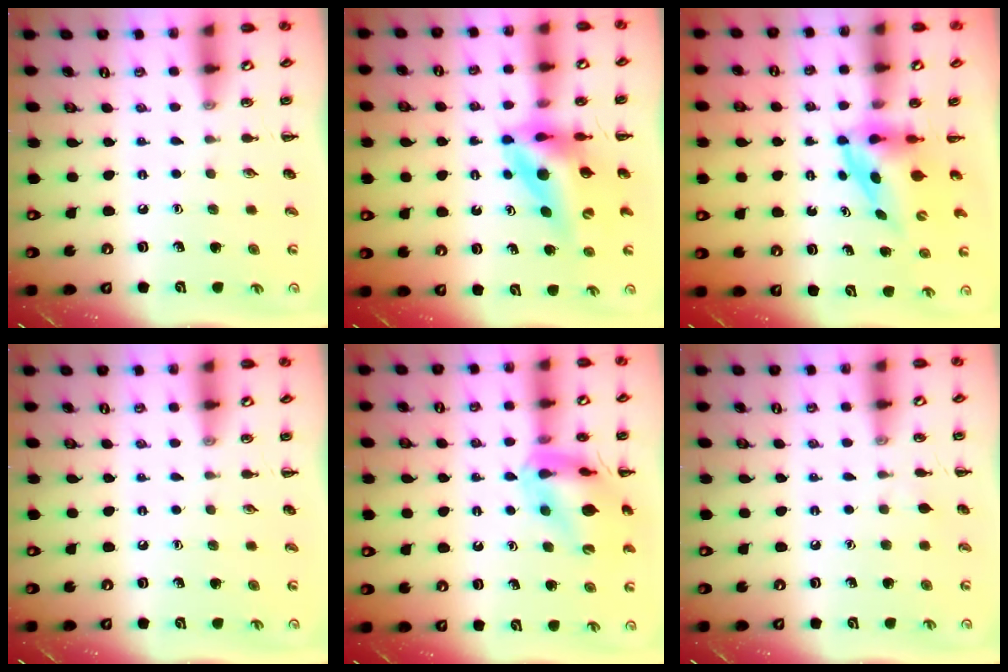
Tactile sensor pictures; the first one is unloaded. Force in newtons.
{"total": 12.4, "press": 11.7, "slide": 4.1}
{"total": 3.9, "press": 3.8, "slide": 0.8}
{"total": 0.0}
{"total": 16.6, "press": 16.4, "slide": 2.3}
{"total": 2.7, "press": 2.5, "slide": 1.1}